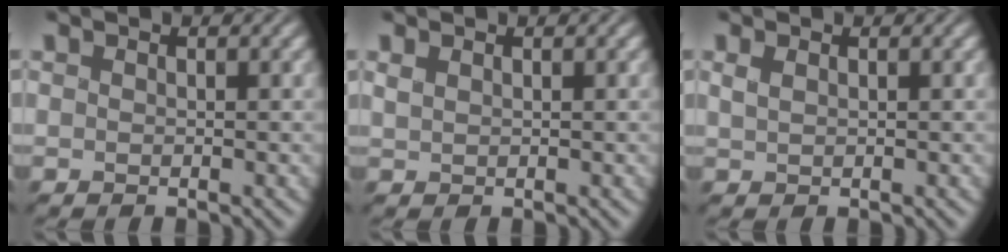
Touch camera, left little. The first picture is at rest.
{"total": 0.7, "force": [0.4, 0.3, 0.5], "torque": [-0.015, 0.001, 0.010]}
{"total": 0.8, "force": [0.2, 0.4, 0.7], "torque": [-0.020, 0.000, 0.006]}